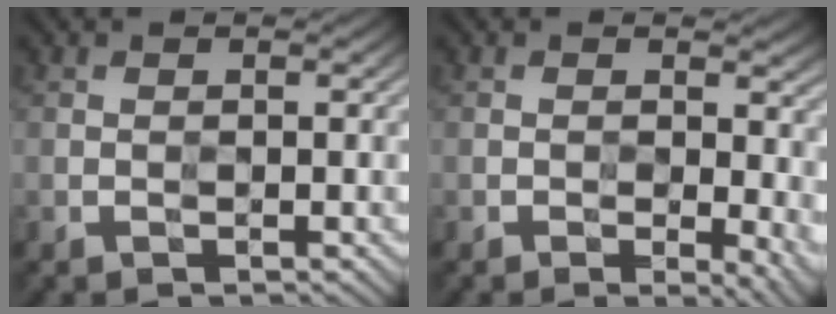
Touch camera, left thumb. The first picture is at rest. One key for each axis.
{"total": 5.2, "fx": -0.6, "fy": 2.8, "fz": 4.3, "tx": -0.043, "ty": -0.009, "tz": 0.001}